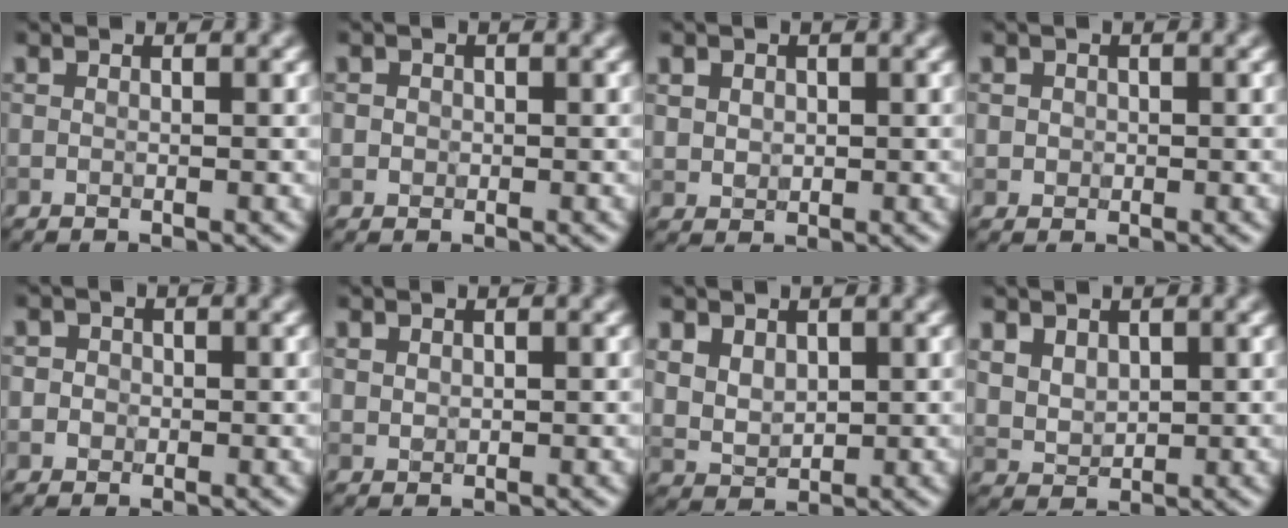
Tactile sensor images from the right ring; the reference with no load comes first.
{"total": 0.9, "force": [0.0, 0.8, 0.2], "torque": [0.002, -0.004, 0.000]}
{"total": 2.5, "force": [1.1, 2.0, 1.1], "torque": [-0.036, 0.003, 0.031]}
{"total": 1.0, "force": [0.1, 1.0, 0.3], "torque": [0.004, -0.004, 0.004]}
{"total": 2.6, "force": [0.6, 2.3, 1.0], "torque": [0.008, 0.012, -0.010]}
{"total": 0.9, "force": [0.5, 0.7, 0.3], "torque": [-0.007, -0.002, 0.013]}
{"total": 3.7, "force": [1.7, 2.7, 1.9], "torque": [-0.053, 0.002, 0.039]}
{"total": 3.2, "force": [1.6, 2.3, 1.5], "torque": [-0.044, -0.002, 0.040]}